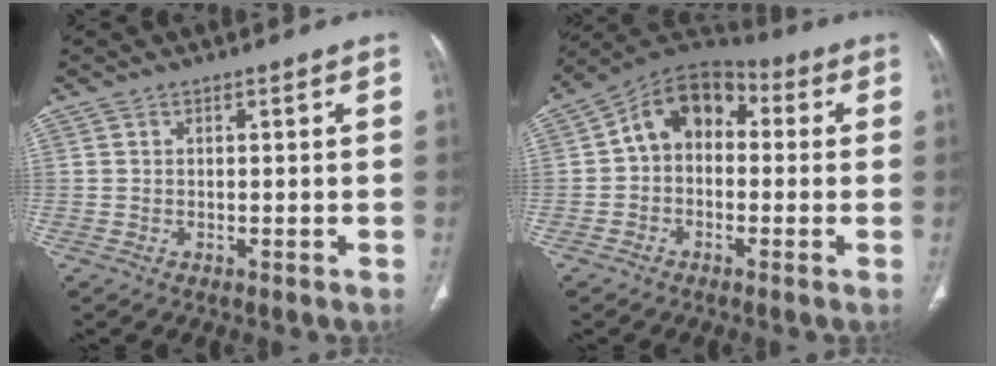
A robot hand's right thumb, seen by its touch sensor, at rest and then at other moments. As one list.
[{"total": 10.6, "force": [0.5, 7.9, 7.1], "torque": [-0.087, 0.039, -0.011]}]